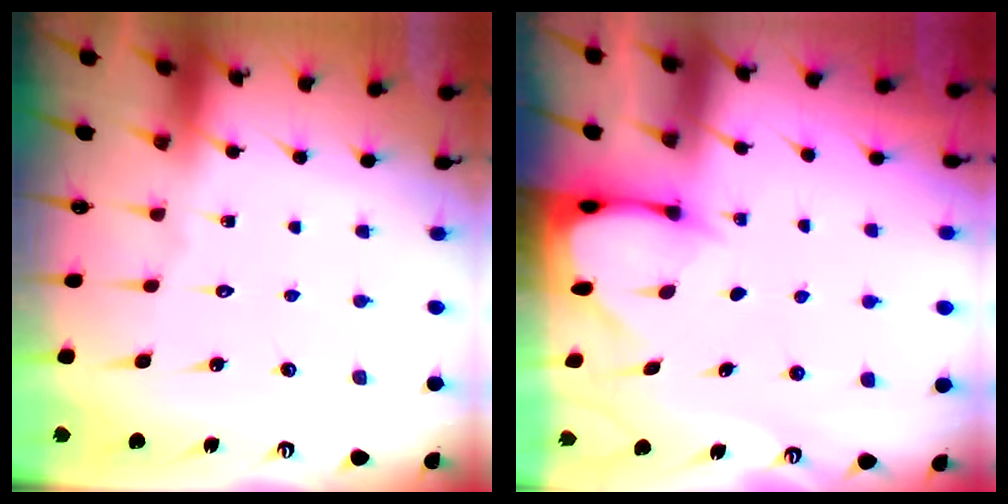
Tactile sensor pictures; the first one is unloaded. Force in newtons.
{"total": 2.4, "press": 2.4, "slide": 0.3}